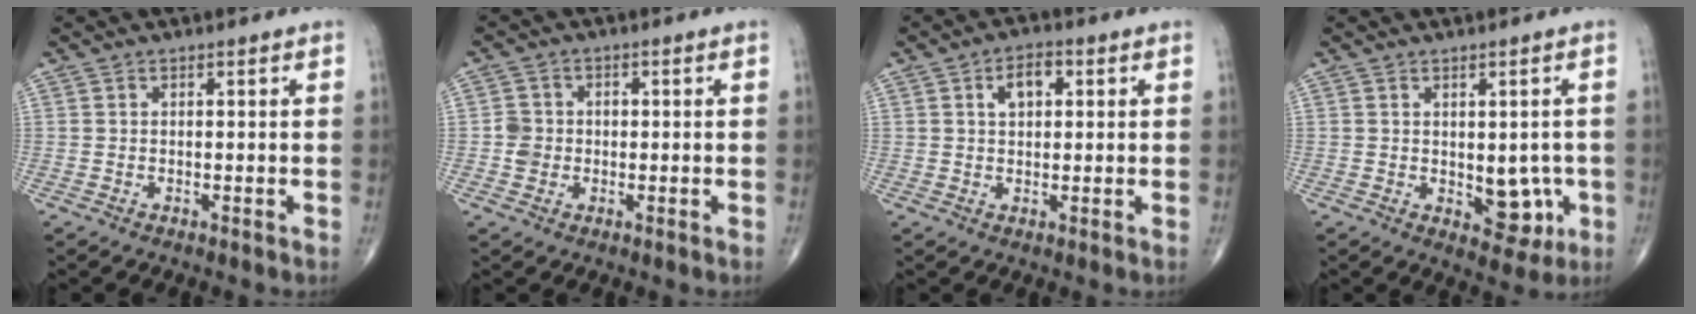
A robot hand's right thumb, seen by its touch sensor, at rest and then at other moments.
{"total": 3.7, "force": [-0.5, 3.4, 1.3], "torque": [-0.007, 0.009, -0.010]}
{"total": 5.1, "force": [1.5, 3.0, 3.8], "torque": [-0.052, 0.007, 0.020]}
{"total": 6.9, "force": [-1.1, 4.2, 5.4], "torque": [-0.032, -0.006, -0.004]}